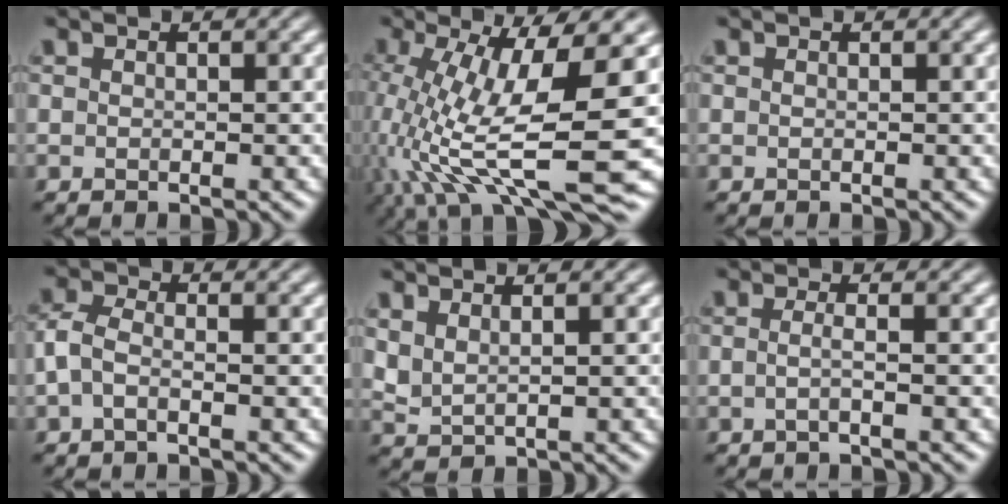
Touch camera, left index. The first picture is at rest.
{"total": 14.0, "force": [-1.2, 4.6, 13.2], "torque": [-0.252, -0.014, -0.014]}
{"total": 0.0}
{"total": 2.3, "force": [-0.7, 1.2, 1.9], "torque": [-0.047, 0.006, -0.022]}
{"total": 1.9, "force": [1.4, 0.7, 1.0], "torque": [-0.022, -0.004, 0.034]}
{"total": 1.4, "force": [-0.3, 0.5, 1.3], "torque": [-0.020, -0.004, -0.010]}